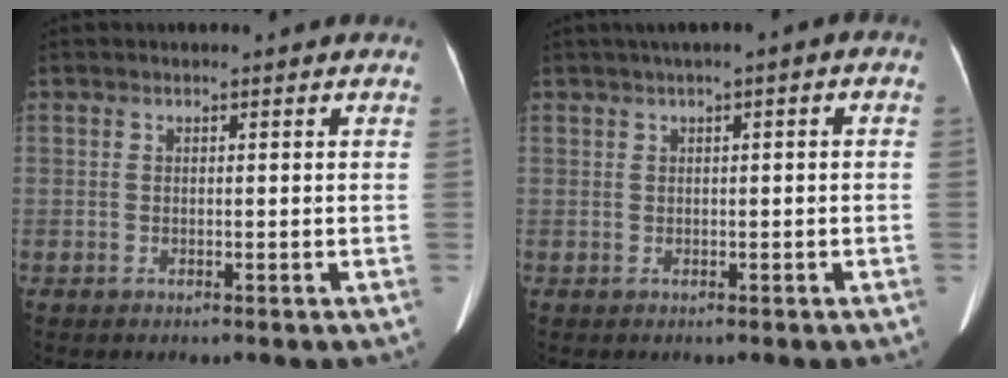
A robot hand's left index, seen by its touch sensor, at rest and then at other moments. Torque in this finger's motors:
{"motor_torque": [0.23, -1.29, 0.00, 0.05]}